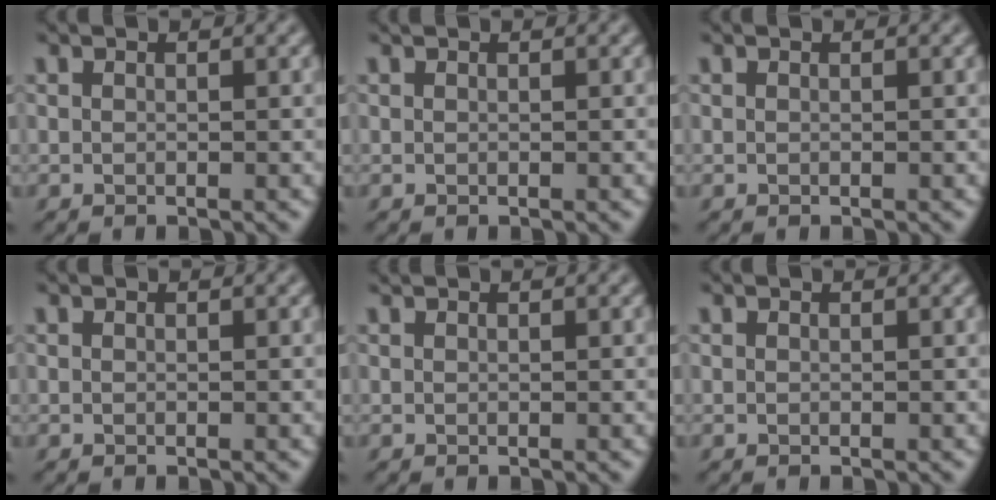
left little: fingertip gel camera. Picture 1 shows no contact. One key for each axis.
{"total": 0.0}
{"total": 0.0}
{"total": 0.0}
{"total": 0.6, "fx": 0.6, "fy": 0.2, "fz": 0.2, "tx": -0.001, "ty": -0.001, "tz": 0.006}
{"total": 0.0}